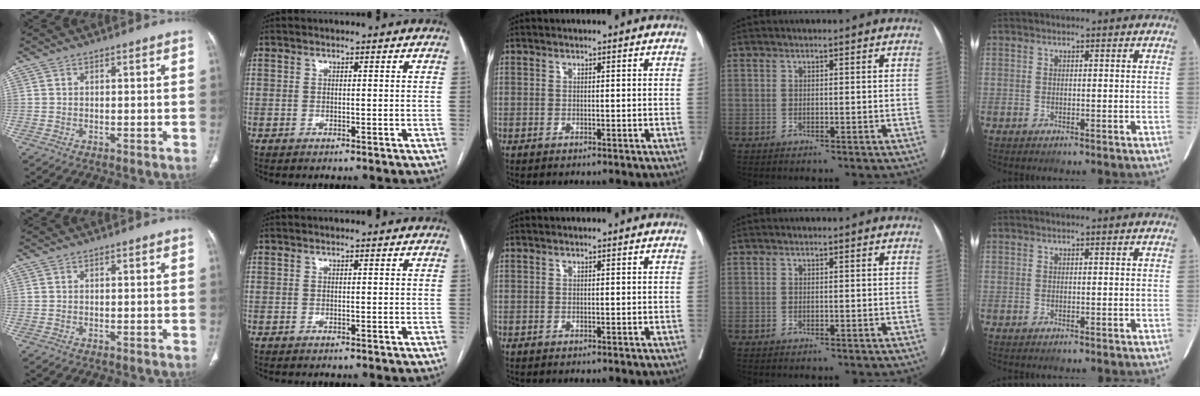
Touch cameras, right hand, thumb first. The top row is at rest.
{}